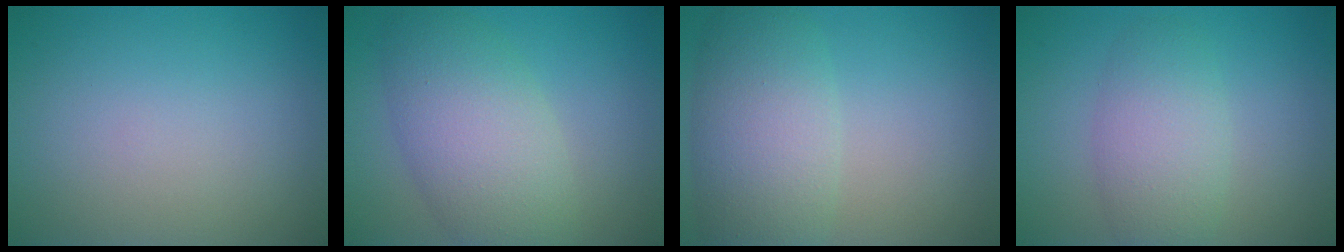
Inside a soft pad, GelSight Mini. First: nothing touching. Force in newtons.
{"total": 7.0, "press": 7.0, "slide": 0.5}
{"total": 6.3, "press": 6.3, "slide": 0.4}
{"total": 2.7, "press": 2.7, "slide": 0.3}